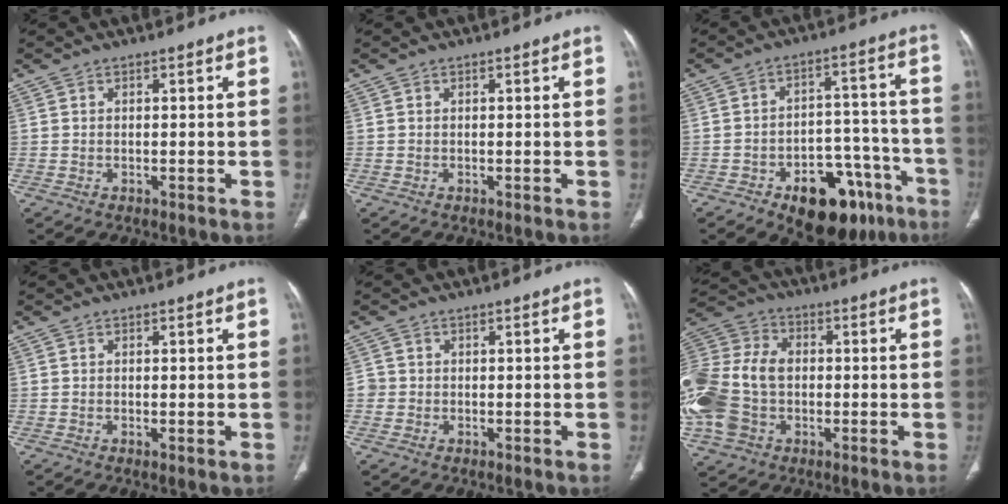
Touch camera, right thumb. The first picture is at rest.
{"total": 0.0}
{"total": 18.6, "force": [-10.6, 10.0, 11.6], "torque": [-0.101, 0.076, -0.143]}
{"total": 0.7, "force": [-0.1, 0.2, 0.7], "torque": [-0.018, -0.005, -0.001]}
{"total": 1.7, "force": [-0.2, 1.6, 0.2], "torque": [0.006, 0.007, -0.005]}
{"total": 21.2, "force": [-2.3, 15.6, 14.3], "torque": [-0.345, 0.022, -0.036]}